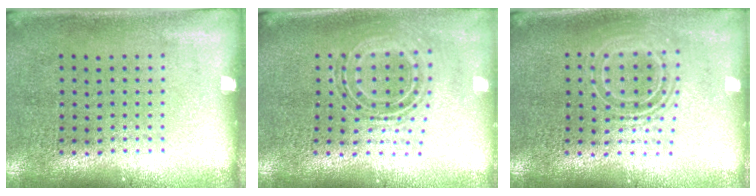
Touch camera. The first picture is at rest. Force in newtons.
{"total": 0.7, "press": 0.7, "slide": 0.2}
{"total": 1.8, "press": 1.3, "slide": 1.2}